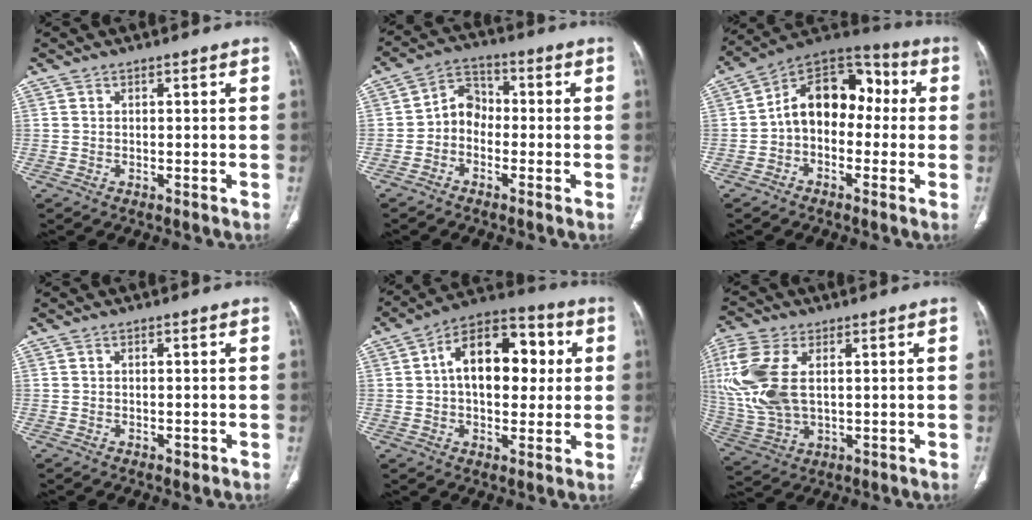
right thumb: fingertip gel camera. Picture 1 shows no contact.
{"total": 7.2, "force": [-1.9, 5.6, 4.0], "torque": [-0.046, 0.036, -0.053]}
{"total": 14.1, "force": [-0.3, 9.8, 10.2], "torque": [-0.120, 0.051, -0.024]}
{"total": 1.0, "force": [-0.3, 0.6, 0.7], "torque": [-0.008, -0.001, -0.003]}
{"total": 17.0, "force": [2.6, 10.2, 13.3], "torque": [-0.167, 0.025, 0.033]}
{"total": 16.0, "force": [2.8, 9.3, 12.8], "torque": [-0.311, -0.003, 0.063]}